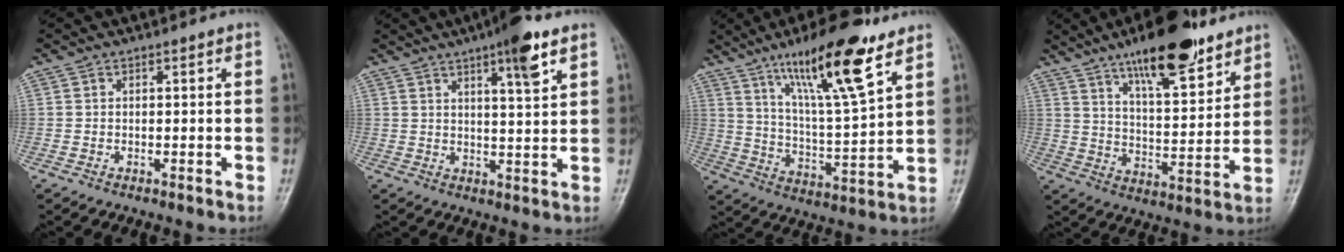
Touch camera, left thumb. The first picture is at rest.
{"total": 8.3, "force": [4.8, 1.4, 6.6], "torque": [-0.094, -0.022, 0.070]}
{"total": 17.9, "force": [11.0, 3.3, 13.7], "torque": [-0.218, -0.057, 0.194]}
{"total": 16.4, "force": [11.4, 5.0, 10.8], "torque": [-0.143, -0.062, 0.185]}